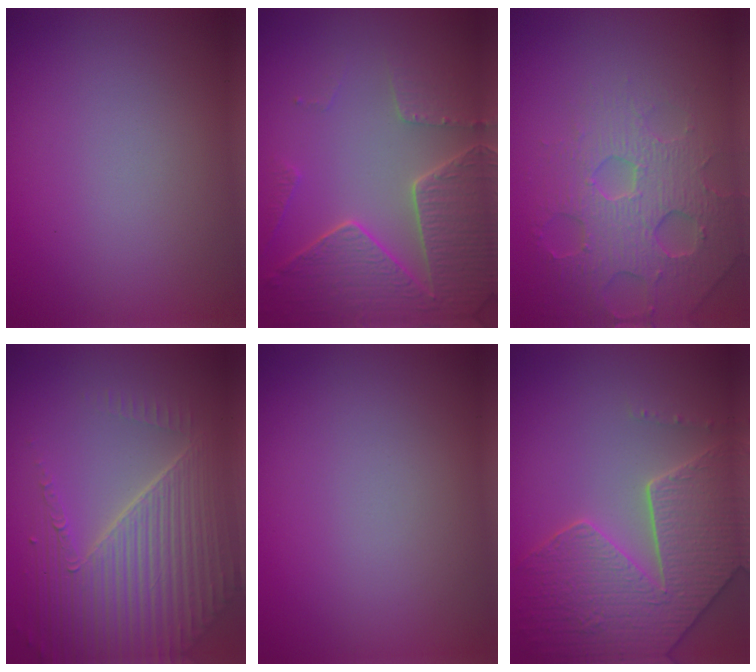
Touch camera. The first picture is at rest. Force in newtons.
{"total": 6.2, "press": 5.2, "slide": 3.4}
{"total": 4.6, "press": 4.5, "slide": 1.0}
{"total": 7.5, "press": 5.3, "slide": 5.2}
{"total": 0.0}
{"total": 7.1, "press": 5.9, "slide": 4.0}